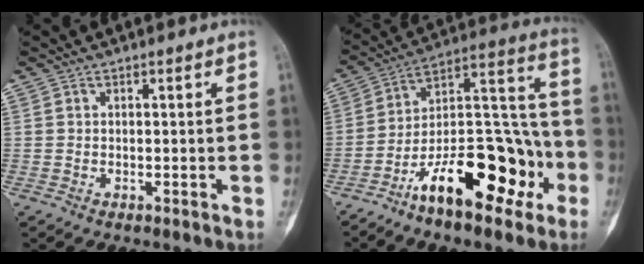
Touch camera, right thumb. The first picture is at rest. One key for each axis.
{"total": 21.9, "fx": -10.5, "fy": 9.3, "fz": 16.9, "tx": -0.244, "ty": 0.095, "tz": -0.171}